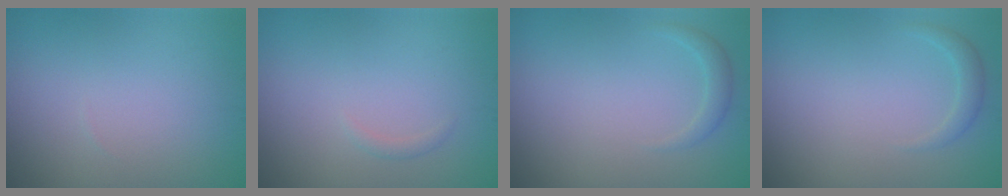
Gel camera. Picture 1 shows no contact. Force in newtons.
{"total": 0.6, "press": 0.6, "slide": 0.1}
{"total": 1.2, "press": 1.2, "slide": 0.1}
{"total": 1.2, "press": 1.2, "slide": 0.1}